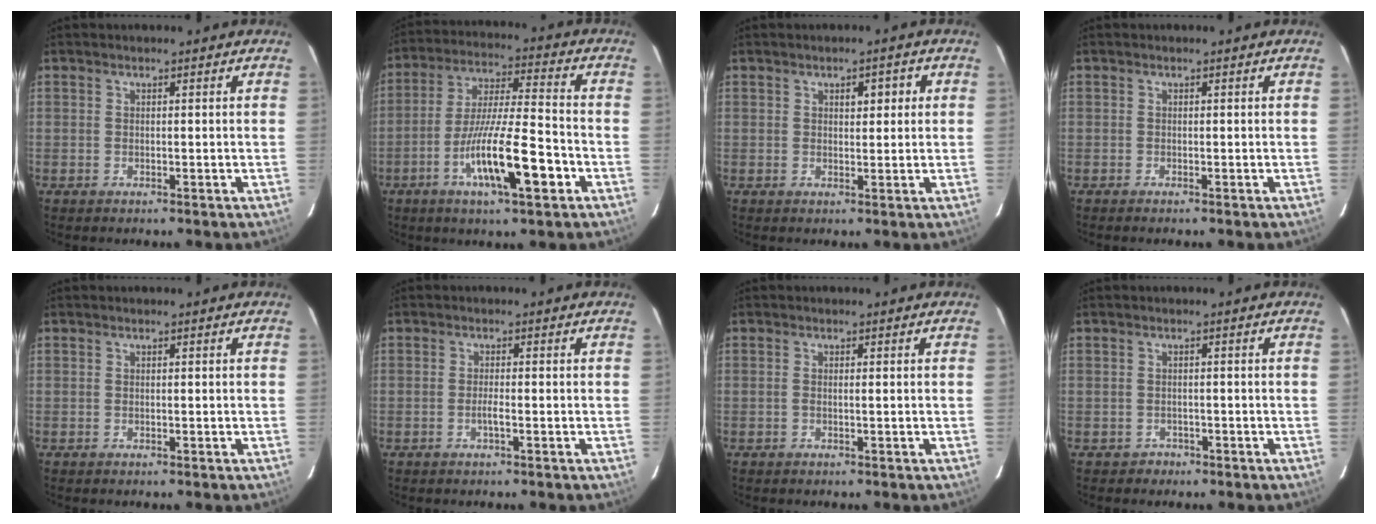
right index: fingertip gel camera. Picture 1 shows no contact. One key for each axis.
{"total": 14.3, "fx": -5.7, "fy": 1.5, "fz": 13.0, "tx": -0.237, "ty": -0.010, "tz": -0.100}
{"total": 2.7, "fx": 0.9, "fy": 1.3, "fz": 2.2, "tx": -0.030, "ty": 0.009, "tz": 0.014}
{"total": 0.9, "fx": -0.8, "fy": 0.1, "fz": 0.5, "tx": -0.009, "ty": -0.002, "tz": -0.009}
{"total": 0.0}
{"total": 1.5, "fx": -0.6, "fy": 0.0, "fz": 1.4, "tx": -0.028, "ty": 0.000, "tz": -0.013}
{"total": 0.6, "fx": -0.1, "fy": 0.0, "fz": 0.6, "tx": -0.015, "ty": 0.000, "tz": -0.003}
{"total": 1.3, "fx": -0.9, "fy": 1.0, "fz": -0.2, "tx": 0.000, "ty": 0.004, "tz": -0.017}